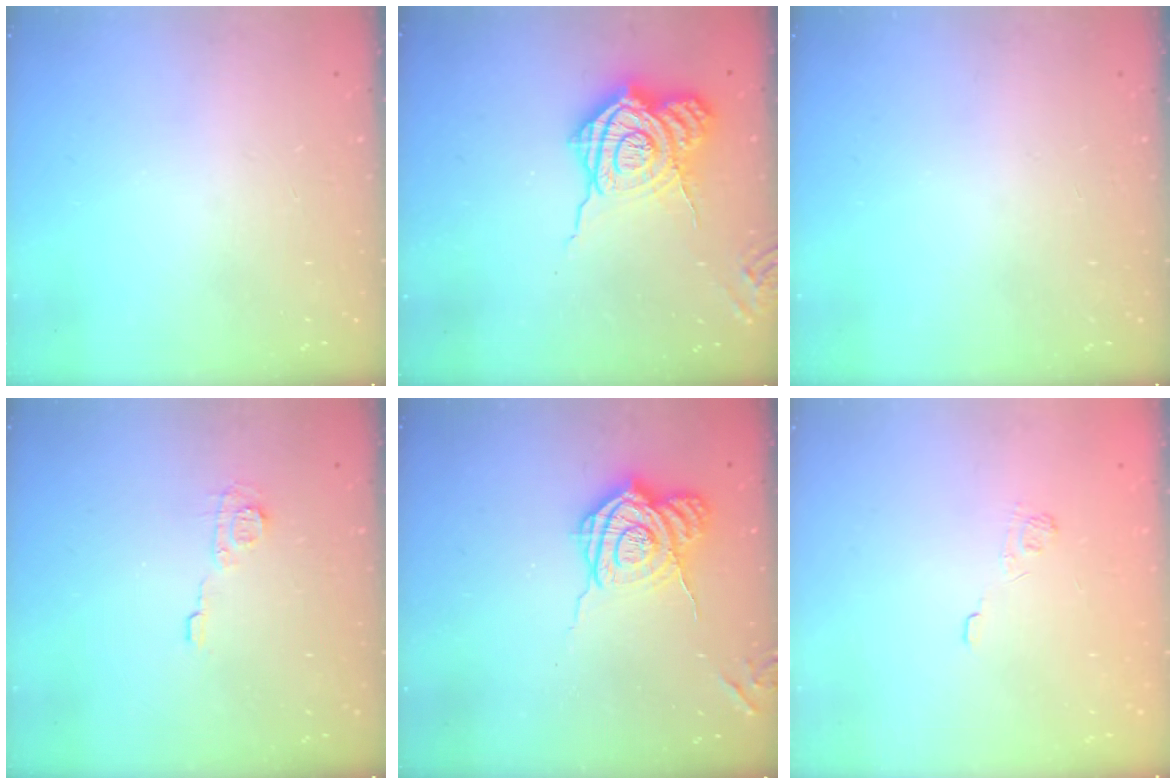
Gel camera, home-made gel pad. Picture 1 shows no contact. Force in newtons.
{"total": 15.1, "press": 15.0, "slide": 1.2}
{"total": 0.0}
{"total": 5.1, "press": 5.1, "slide": 0.2}
{"total": 13.6, "press": 13.6, "slide": 1.1}
{"total": 2.3, "press": 1.9, "slide": 1.4}